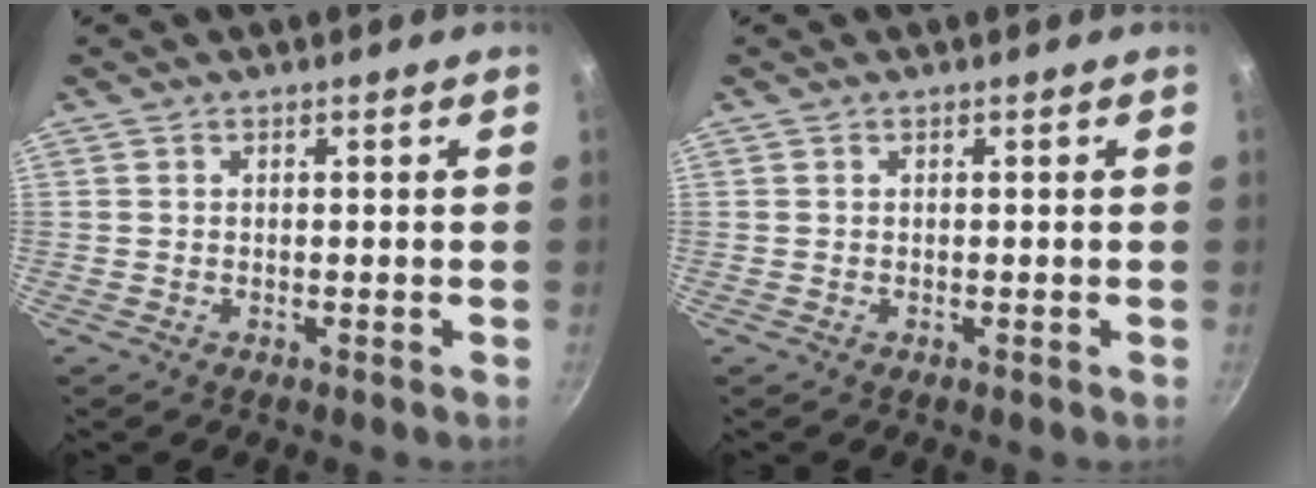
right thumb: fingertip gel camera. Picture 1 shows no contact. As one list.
[{"total": 0.0}]